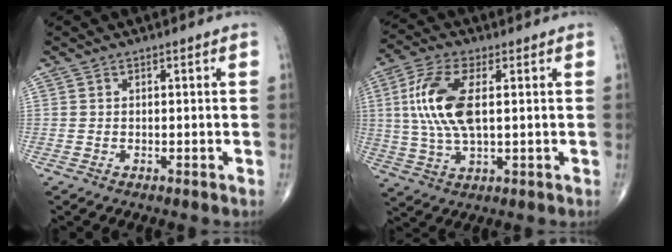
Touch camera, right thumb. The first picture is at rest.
{"total": 12.6, "force": [1.9, 5.5, 11.2], "torque": [-0.248, 0.003, 0.039]}